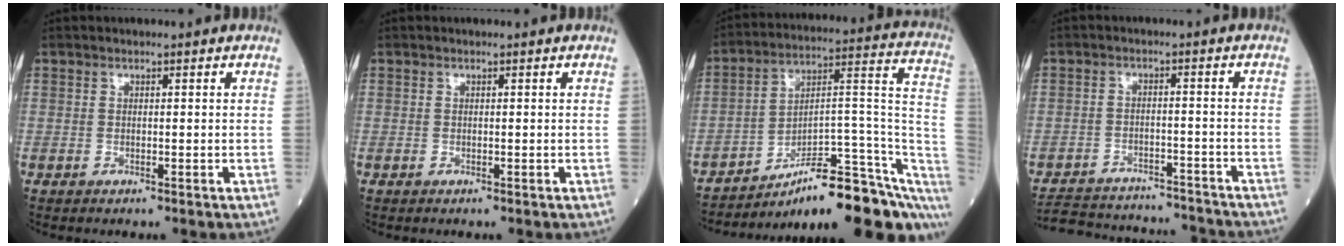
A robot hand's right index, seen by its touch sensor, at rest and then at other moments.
{"total": 0.0}
{"total": 20.6, "force": [-14.7, 4.0, 13.9], "torque": [-0.112, 0.057, -0.211]}
{"total": 15.2, "force": [-14.5, 3.2, 3.3], "torque": [-0.063, 0.013, -0.199]}